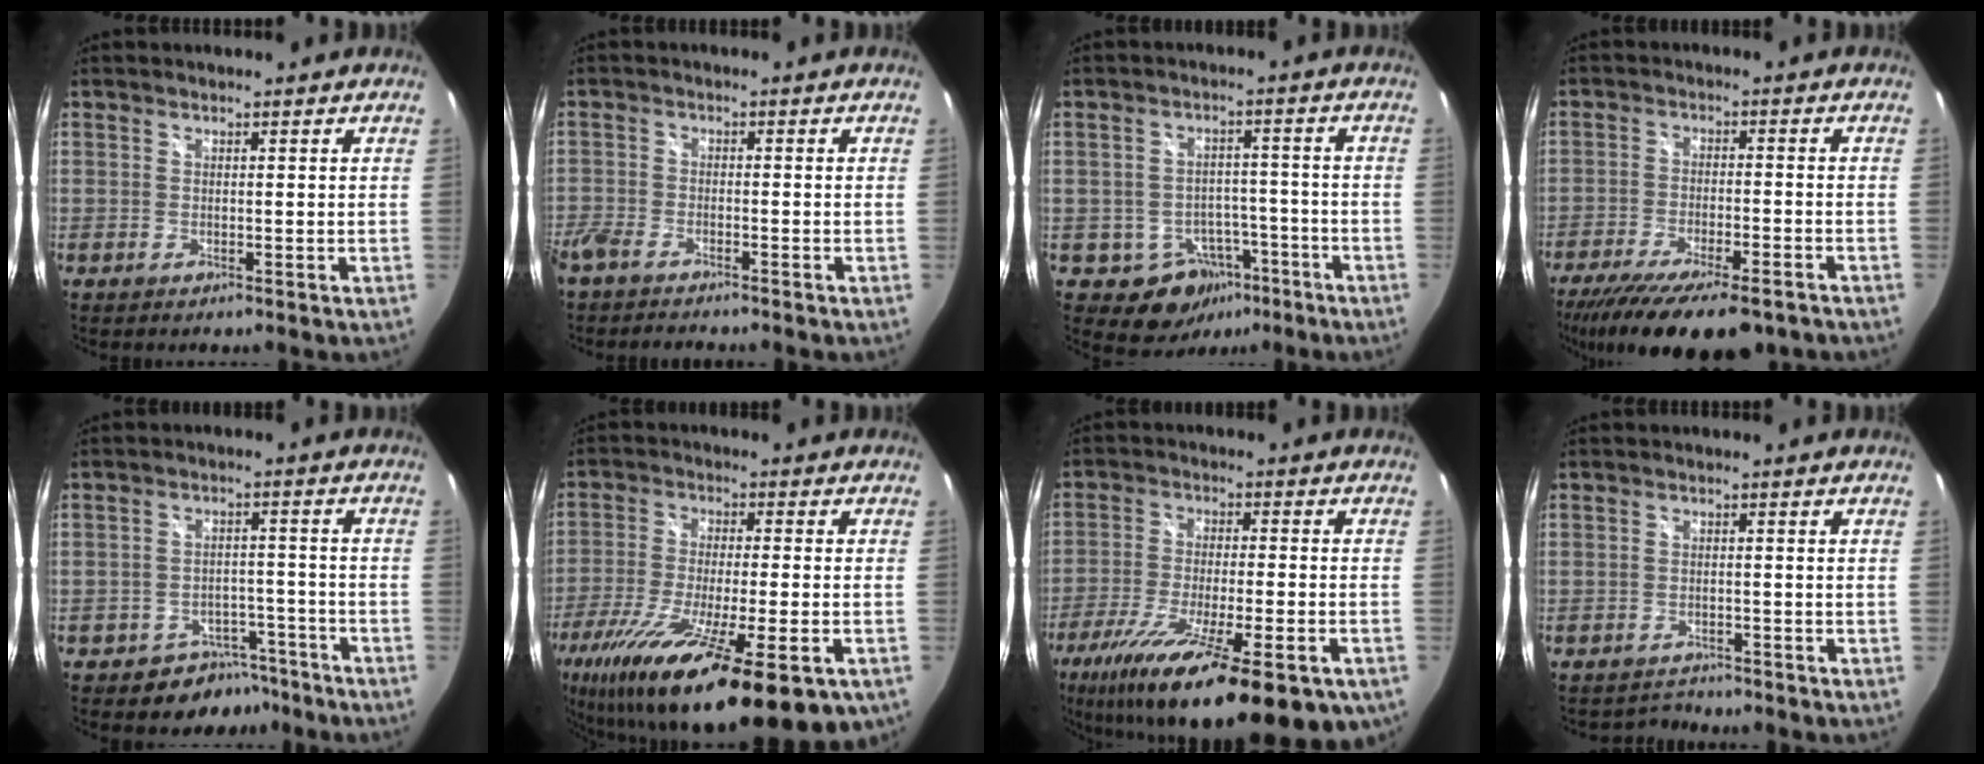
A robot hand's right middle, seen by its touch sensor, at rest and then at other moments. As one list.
[{"total": 6.0, "force": [-5.2, 1.8, 2.4], "torque": [-0.069, -0.022, -0.101]}, {"total": 8.5, "force": [-4.7, 6.6, 2.4], "torque": [-0.047, 0.021, -0.043]}, {"total": 18.5, "force": [-14.1, 5.1, 10.8], "torque": [-0.209, -0.052, -0.214]}, {"total": 7.3, "force": [-5.8, 4.4, 0.8], "torque": [-0.017, 0.024, -0.068]}, {"total": 25.4, "force": [-15.5, 6.0, 19.2], "torque": [-0.348, -0.077, -0.248]}, {"total": 24.7, "force": [-15.3, 6.6, 18.2], "torque": [-0.318, -0.071, -0.236]}, {"total": 2.1, "force": [-1.8, 0.7, -0.7], "torque": [0.003, 0.007, -0.033]}]